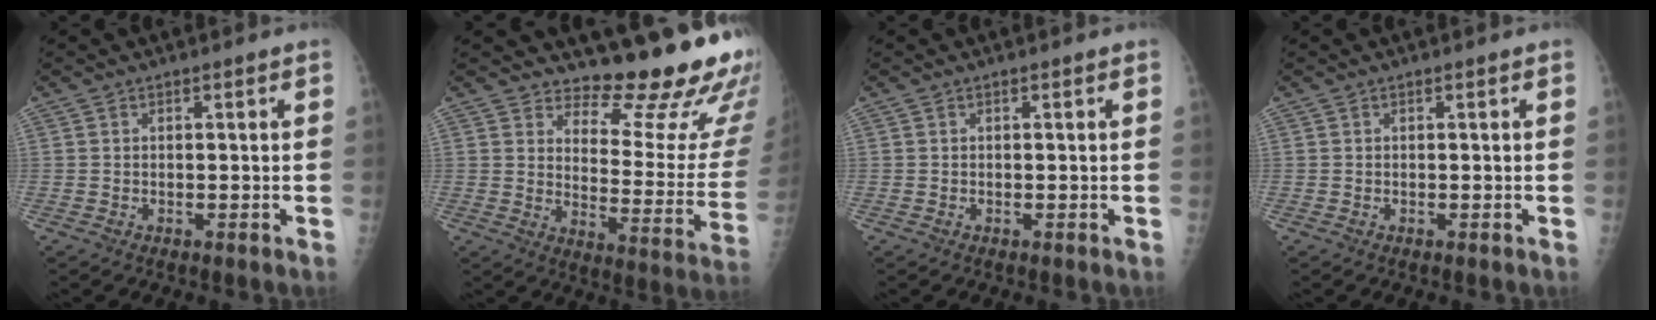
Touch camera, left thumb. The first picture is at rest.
{"total": 18.7, "force": [15.9, 4.7, 8.5], "torque": [-0.065, -0.158, 0.197]}
{"total": 0.0}
{"total": 0.0}